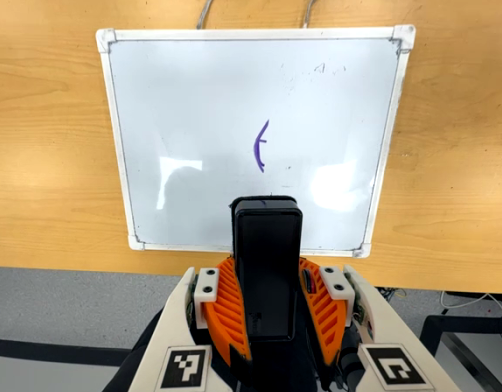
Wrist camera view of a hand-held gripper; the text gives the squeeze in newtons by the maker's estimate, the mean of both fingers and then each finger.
{"total": 9.8, "left": 8.2, "right": 11.4}